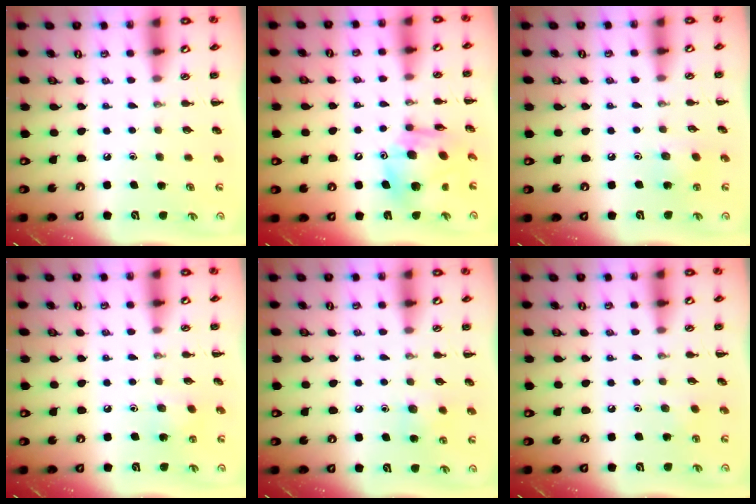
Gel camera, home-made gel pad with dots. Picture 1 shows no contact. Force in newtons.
{"total": 10.6, "press": 10.1, "slide": 3.3}
{"total": 5.3, "press": 5.2, "slide": 1.2}
{"total": 4.6, "press": 4.4, "slide": 1.3}
{"total": 7.4, "press": 7.2, "slide": 1.9}
{"total": 2.1, "press": 2.0, "slide": 0.7}